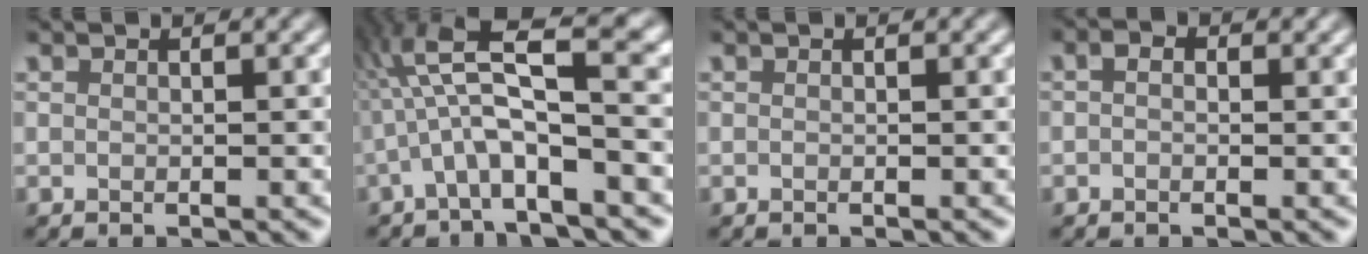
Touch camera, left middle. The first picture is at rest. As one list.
[{"total": 6.8, "force": [-1.0, 1.2, 6.6], "torque": [-0.128, 0.026, -0.029]}, {"total": 0.0}, {"total": 1.3, "force": [0.1, 0.8, 1.0], "torque": [-0.019, 0.001, -0.006]}]